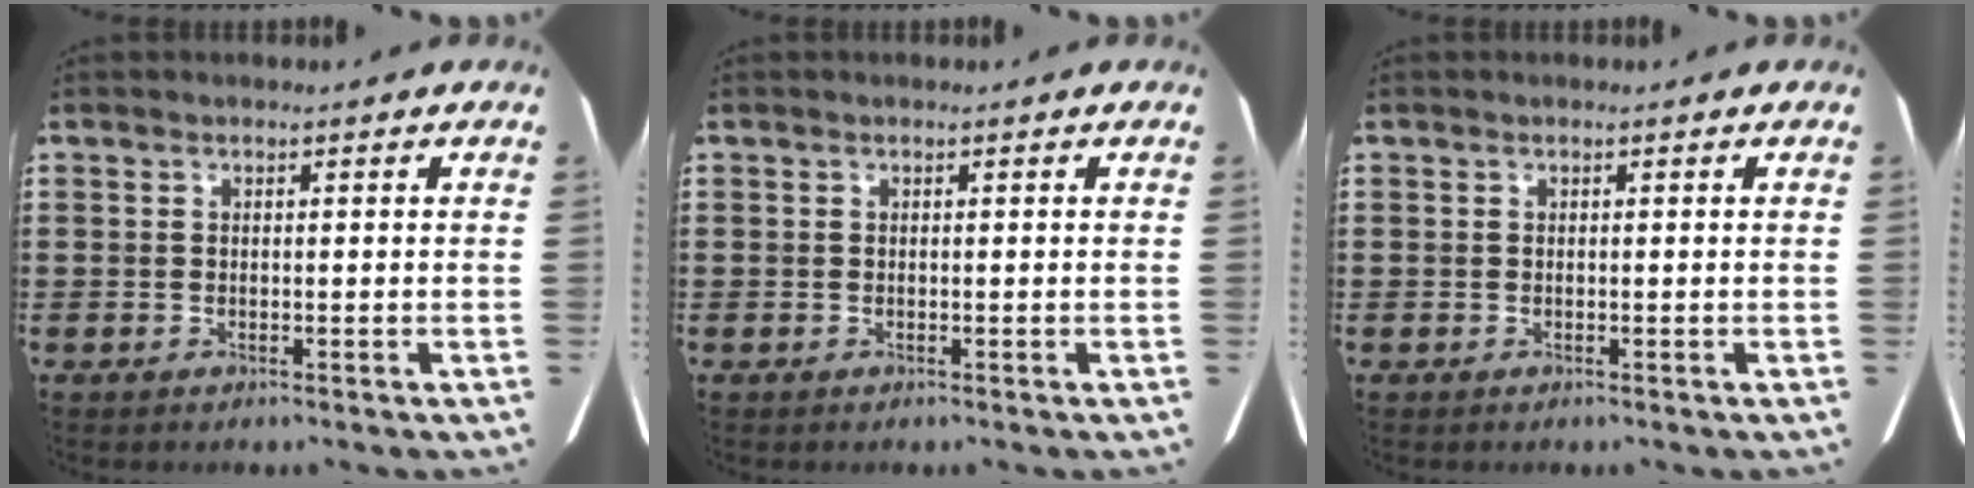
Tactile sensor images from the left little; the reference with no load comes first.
{"total": 0.0}
{"total": 0.0}